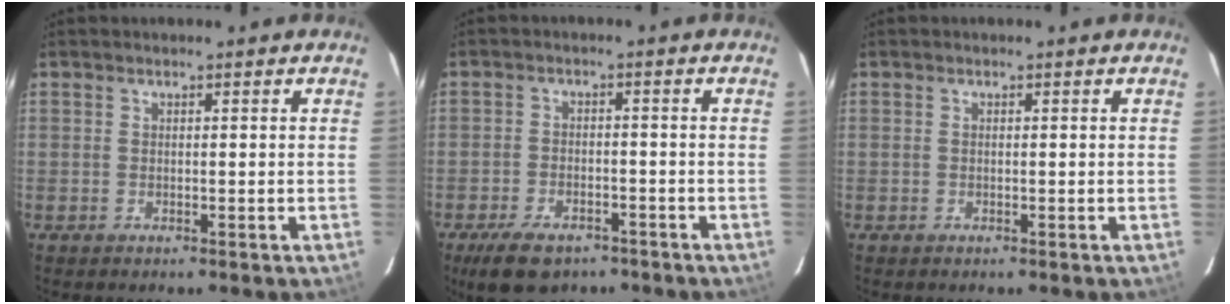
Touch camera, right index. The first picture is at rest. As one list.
[{"total": 9.5, "force": [-6.7, 4.7, 4.8], "torque": [-0.116, -0.008, -0.105]}, {"total": 0.0}]